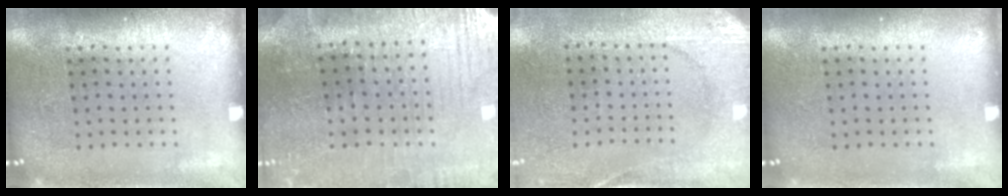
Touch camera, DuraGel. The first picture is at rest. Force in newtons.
{"total": 0.9, "press": 0.8, "slide": 0.4}
{"total": 2.6, "press": 2.4, "slide": 1.0}
{"total": 0.0}